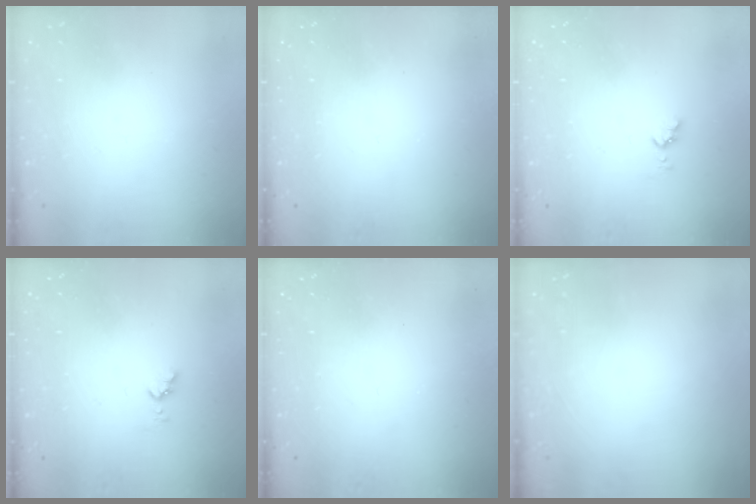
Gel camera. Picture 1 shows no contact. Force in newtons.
{"total": 0.0}
{"total": 3.9, "press": 3.9, "slide": 0.5}
{"total": 3.9, "press": 3.9, "slide": 0.5}
{"total": 0.0}
{"total": 0.0}